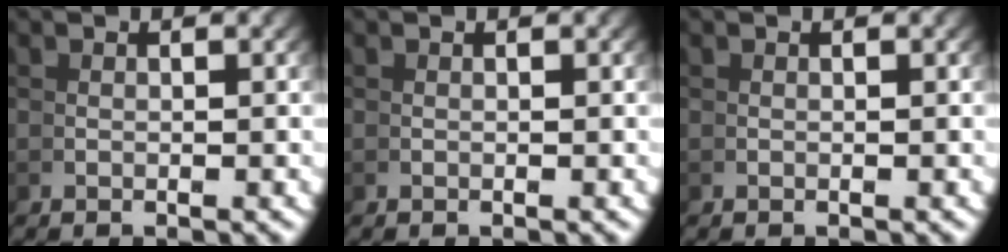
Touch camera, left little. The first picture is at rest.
{"total": 0.0}
{"total": 0.0}